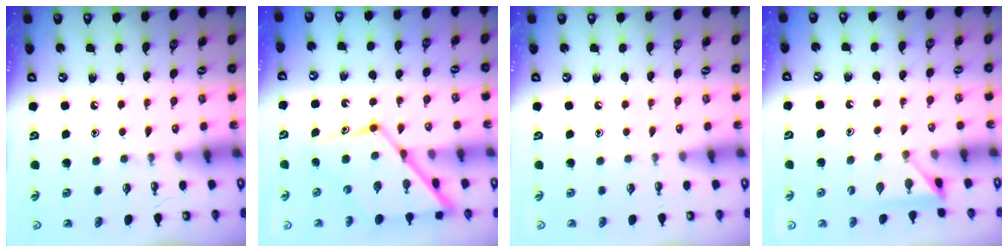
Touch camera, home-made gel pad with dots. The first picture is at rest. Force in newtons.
{"total": 15.8, "press": 15.7, "slide": 1.4}
{"total": 0.0}
{"total": 3.0, "press": 3.0, "slide": 0.4}